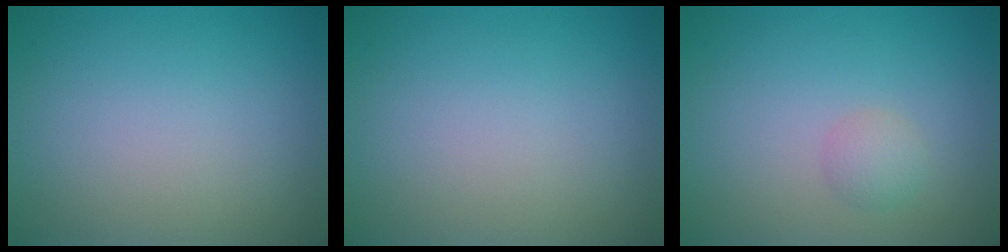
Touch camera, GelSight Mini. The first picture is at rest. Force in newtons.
{"total": 0.0}
{"total": 1.4, "press": 1.4, "slide": 0.0}